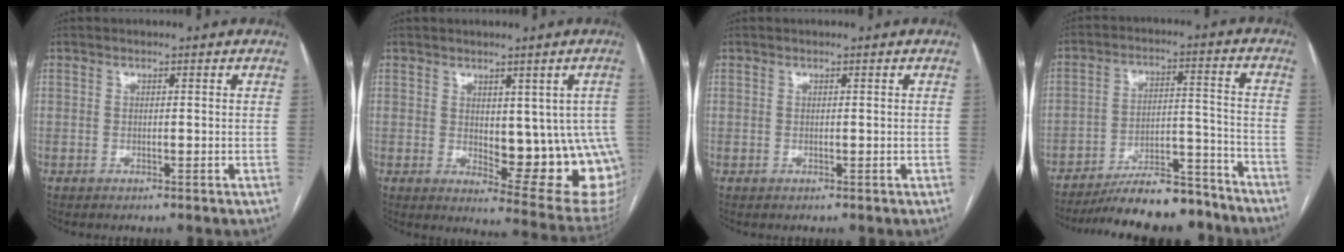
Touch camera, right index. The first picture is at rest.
{"total": 14.5, "force": [-0.9, 5.7, 13.3], "torque": [-0.116, -0.004, 0.007]}
{"total": 0.0}
{"total": 16.4, "force": [-14.7, 3.4, 6.4], "torque": [-0.097, 0.023, -0.227]}